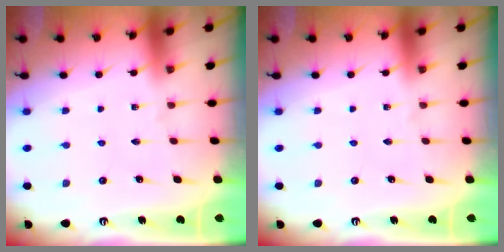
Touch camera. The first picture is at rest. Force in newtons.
{"total": 0.0}